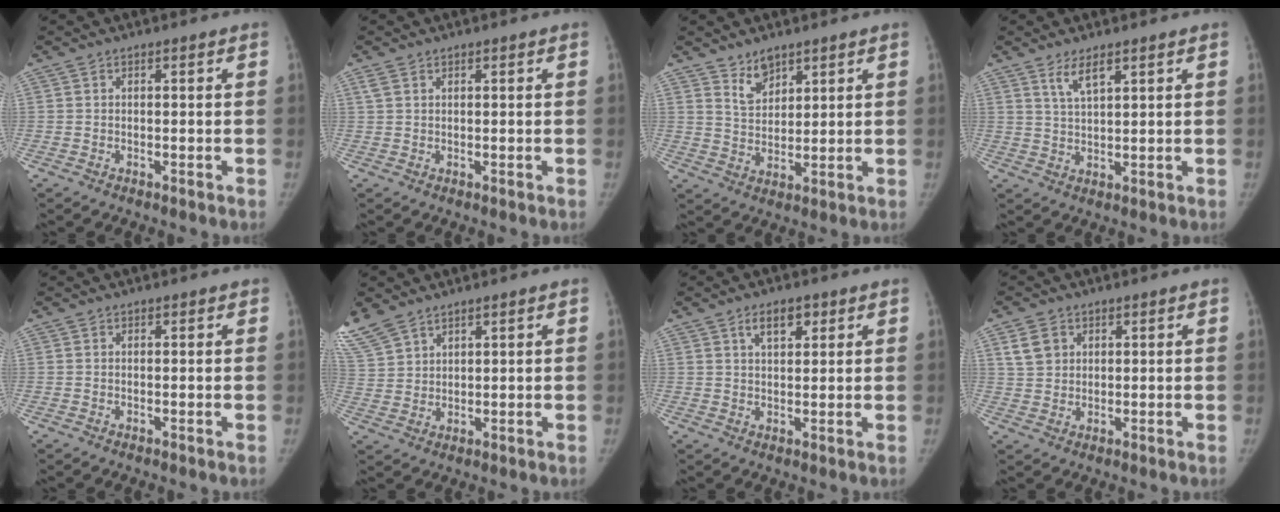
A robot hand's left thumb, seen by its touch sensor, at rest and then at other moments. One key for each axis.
{"total": 1.4, "fx": 0.9, "fy": 0.8, "fz": 0.8, "tx": -0.016, "ty": 0.007, "tz": 0.023}
{"total": 5.1, "fx": 3.7, "fy": 2.7, "fz": 2.1, "tx": -0.014, "ty": -0.034, "tz": 0.074}
{"total": 4.1, "fx": 2.7, "fy": 1.2, "fz": 3.0, "tx": -0.051, "ty": -0.014, "tz": 0.056}
{"total": 0.0}
{"total": 9.1, "fx": 6.9, "fy": 4.8, "fz": 3.6, "tx": -0.086, "ty": -0.007, "tz": 0.153}
{"total": 4.6, "fx": 2.4, "fy": 2.3, "fz": 3.1, "tx": -0.035, "ty": -0.009, "tz": 0.040}
{"total": 4.8, "fx": 2.1, "fy": 3.7, "fz": 2.1, "tx": -0.023, "ty": -0.005, "tz": 0.045}